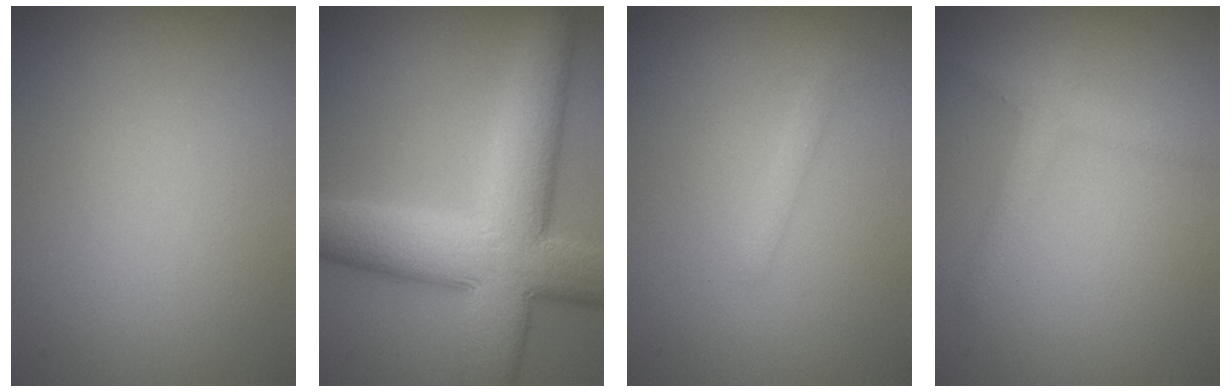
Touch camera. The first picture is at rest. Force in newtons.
{"total": 11.0, "press": 11.0, "slide": 0.5}
{"total": 1.1, "press": 1.1, "slide": 0.0}
{"total": 2.1, "press": 2.1, "slide": 0.1}